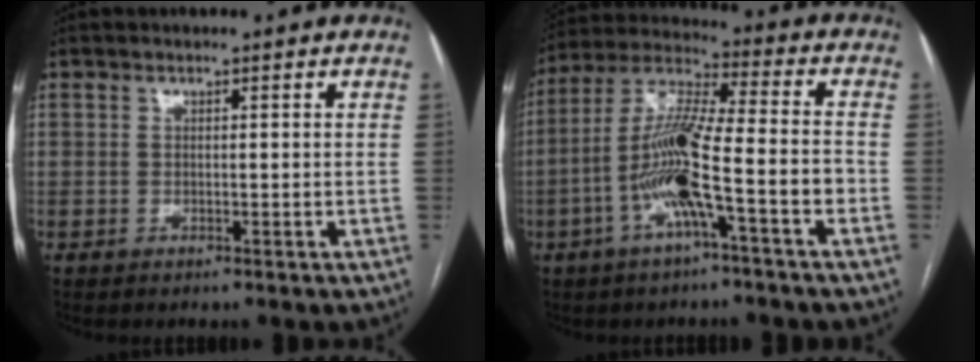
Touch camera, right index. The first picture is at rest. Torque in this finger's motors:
{"motor_torque": [1.65, -0.49, 1.05, 0.21]}